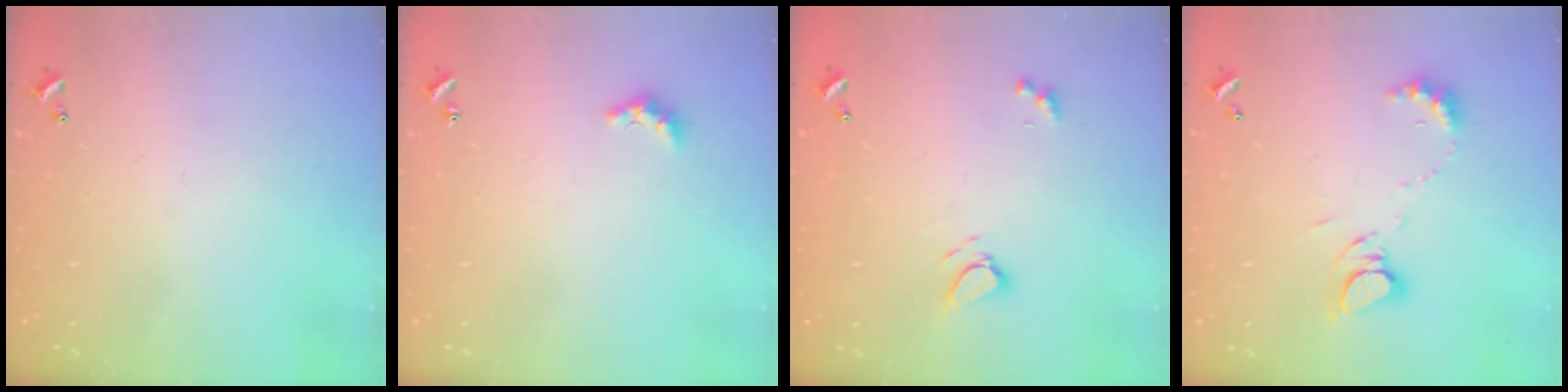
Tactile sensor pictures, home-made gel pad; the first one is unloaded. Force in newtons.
{"total": 4.0, "press": 4.0, "slide": 0.7}
{"total": 4.6, "press": 4.6, "slide": 0.6}
{"total": 8.3, "press": 8.2, "slide": 1.0}